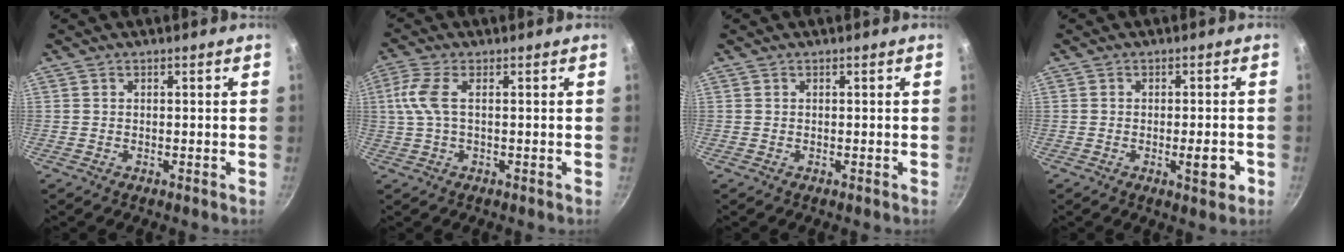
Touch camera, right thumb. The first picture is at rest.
{"total": 5.5, "force": [0.4, 1.9, 5.2], "torque": [-0.128, 0.010, 0.007]}
{"total": 0.0}
{"total": 4.7, "force": [-1.5, 1.6, 4.1], "torque": [-0.043, 0.008, -0.019]}